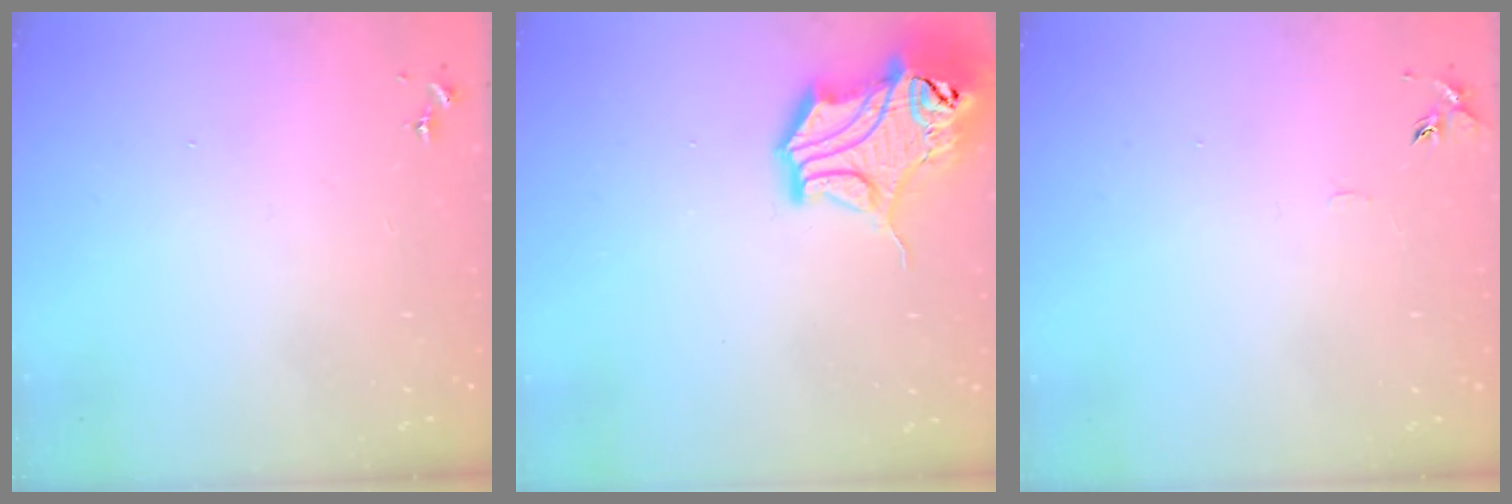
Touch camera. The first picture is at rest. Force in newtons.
{"total": 16.0, "press": 15.8, "slide": 2.5}
{"total": 4.6, "press": 4.5, "slide": 0.4}